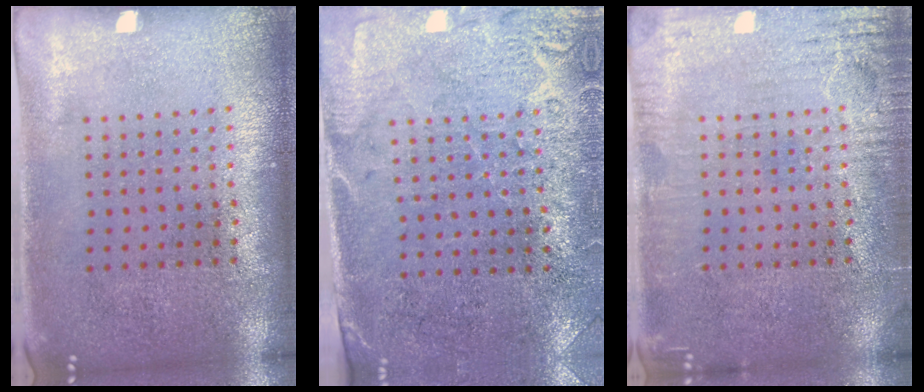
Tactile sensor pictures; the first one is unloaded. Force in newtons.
{"total": 2.8, "press": 2.5, "slide": 1.3}
{"total": 3.6, "press": 3.6, "slide": 0.4}